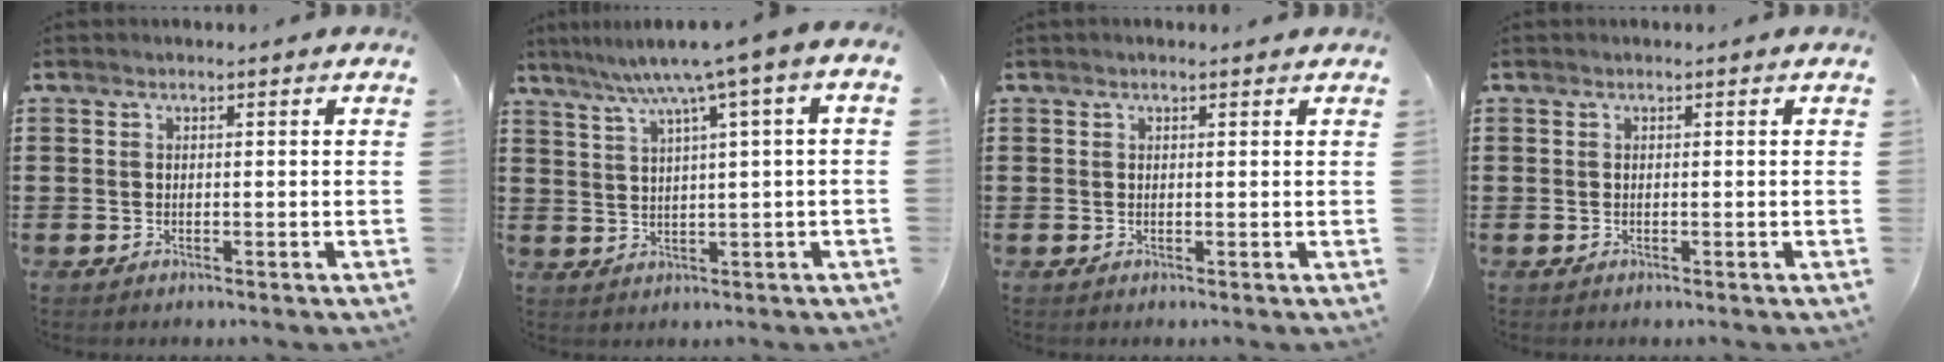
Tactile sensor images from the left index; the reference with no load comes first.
{"total": 6.3, "force": [2.9, -0.2, 5.6], "torque": [-0.116, -0.018, 0.043]}
{"total": 0.5, "force": [0.4, 0.3, 0.2], "torque": [-0.005, 0.003, 0.007]}
{"total": 0.0}